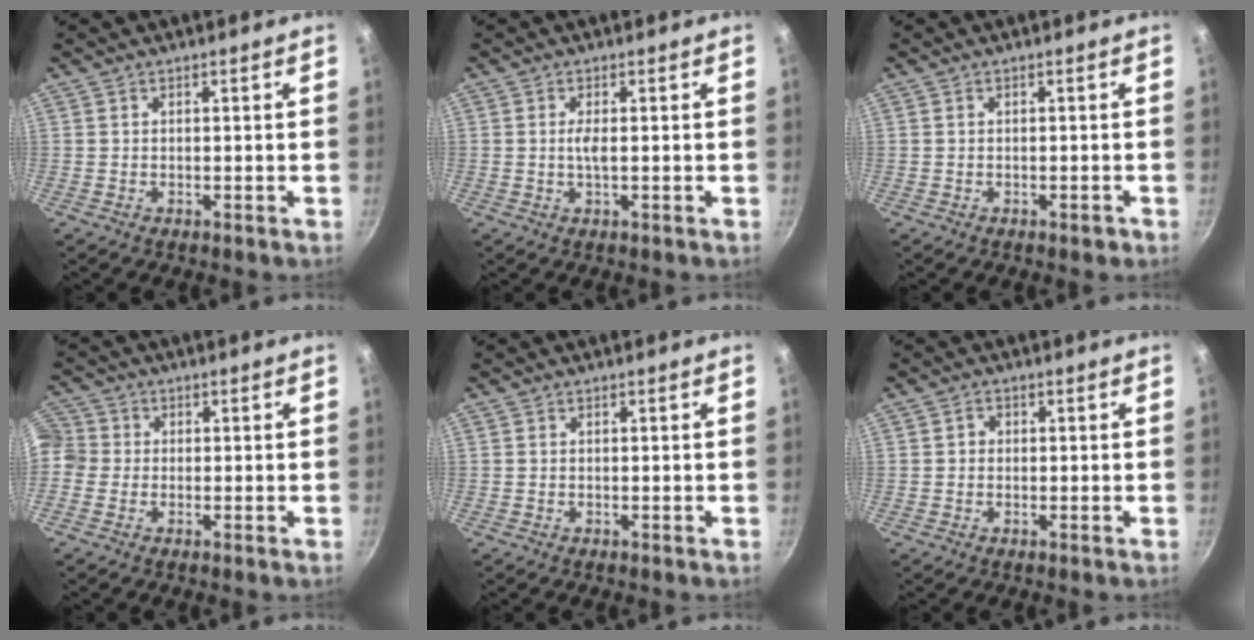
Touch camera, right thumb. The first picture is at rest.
{"total": 2.1, "force": [0.0, 0.5, 2.0], "torque": [-0.046, 0.000, 0.000]}
{"total": 1.1, "force": [-0.6, 0.6, 0.7], "torque": [-0.005, 0.010, -0.003]}
{"total": 8.0, "force": [-0.4, 7.3, 3.1], "torque": [-0.068, 0.021, -0.026]}
{"total": 0.0}
{"total": 1.6, "force": [0.1, 1.5, 0.7], "torque": [-0.006, 0.004, -0.002]}